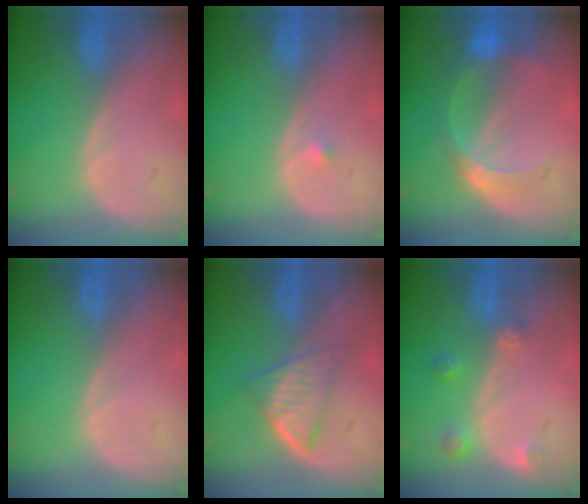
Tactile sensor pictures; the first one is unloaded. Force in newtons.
{"total": 0.7, "press": 0.7, "slide": 0.1}
{"total": 6.3, "press": 5.6, "slide": 3.0}
{"total": 0.0}
{"total": 5.4, "press": 5.0, "slide": 2.0}
{"total": 3.0, "press": 2.9, "slide": 0.6}